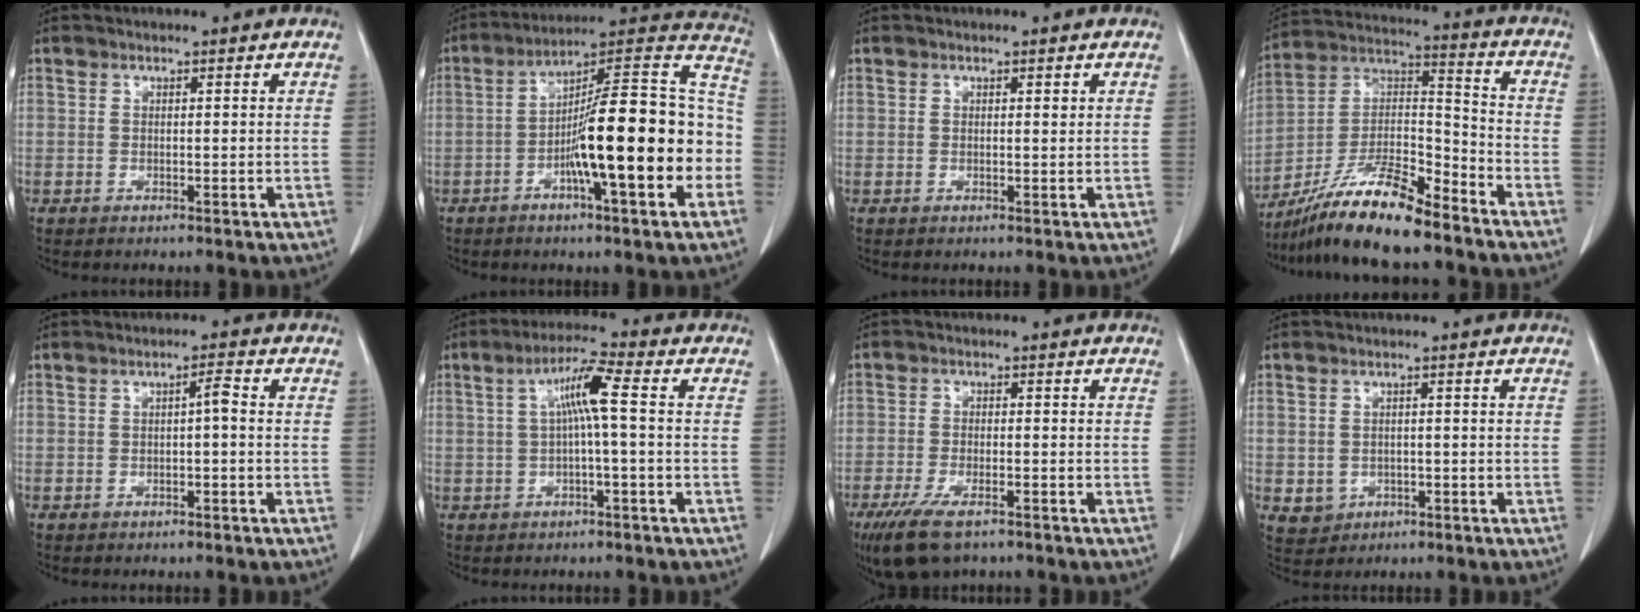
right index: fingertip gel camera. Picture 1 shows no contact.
{"total": 20.9, "force": [-4.8, 3.2, 20.1], "torque": [-0.259, 0.030, -0.073]}
{"total": 0.8, "force": [0.3, 0.4, 0.6], "torque": [-0.015, 0.005, 0.007]}
{"total": 16.7, "force": [-13.0, 2.8, 10.1], "torque": [-0.200, 0.003, -0.234]}
{"total": 2.2, "force": [-0.1, 0.6, 2.1], "torque": [-0.039, 0.010, 0.001]}
{"total": 6.7, "force": [0.7, 0.6, 6.7], "torque": [-0.127, 0.023, 0.014]}
{"total": 9.2, "force": [-6.1, 3.3, 6.1], "torque": [-0.118, -0.018, -0.104]}
{"total": 5.2, "force": [-1.5, 4.8, 1.5], "torque": [-0.034, 0.005, -0.007]}